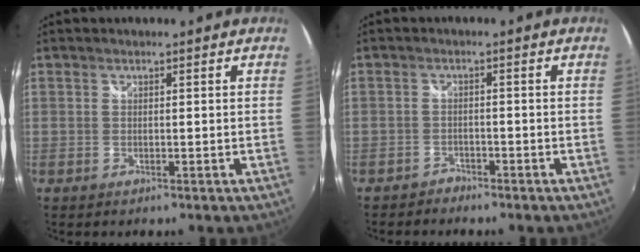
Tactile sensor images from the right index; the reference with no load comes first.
{"total": 2.5, "force": [-2.2, 1.2, -0.1], "torque": [-0.006, 0.001, -0.042]}